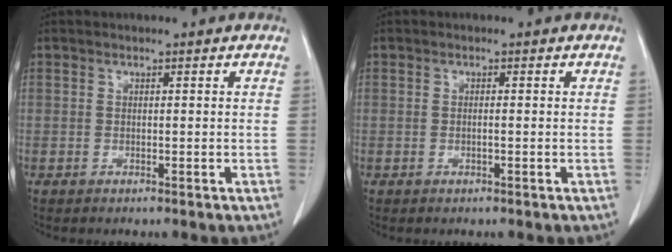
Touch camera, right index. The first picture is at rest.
{"total": 0.7, "force": [-0.1, 0.0, 0.7], "torque": [-0.013, 0.000, -0.001]}